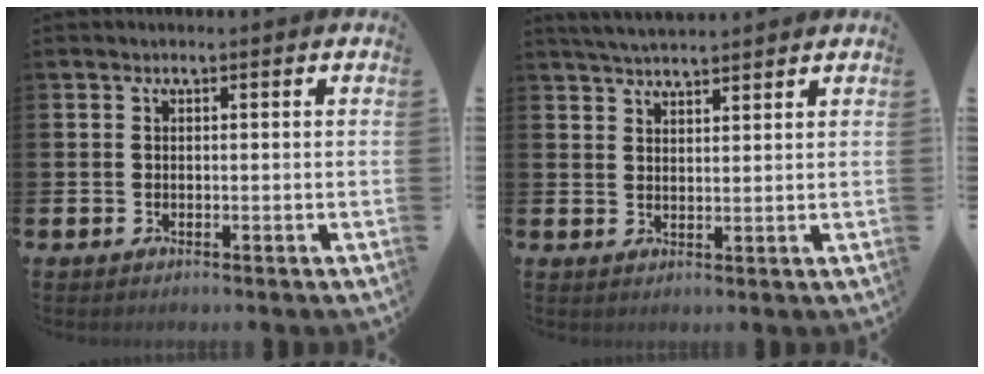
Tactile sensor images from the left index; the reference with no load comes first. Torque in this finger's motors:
{"motor_torque": [-0.06, -0.53, 0.35, 0.21]}